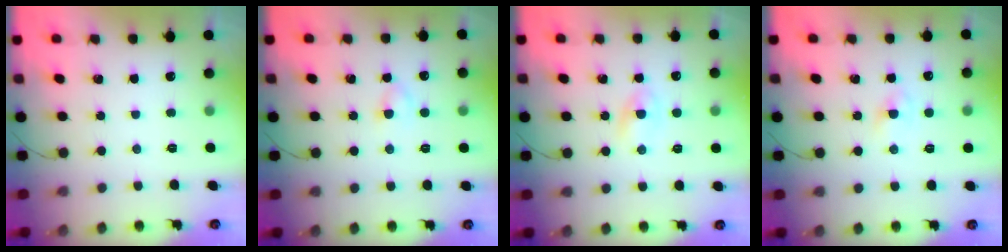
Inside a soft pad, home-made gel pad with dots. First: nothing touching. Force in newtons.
{"total": 2.9, "press": 2.8, "slide": 0.9}
{"total": 2.2, "press": 2.0, "slide": 0.9}
{"total": 1.2, "press": 1.0, "slide": 0.5}